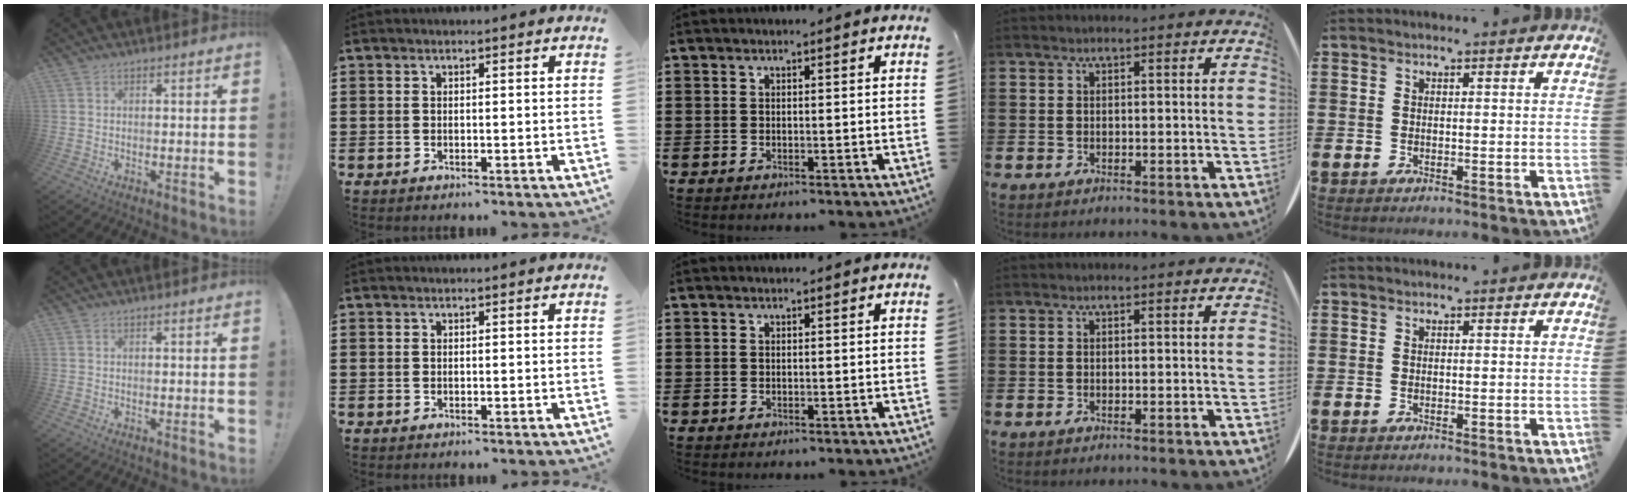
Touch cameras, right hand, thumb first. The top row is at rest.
{}